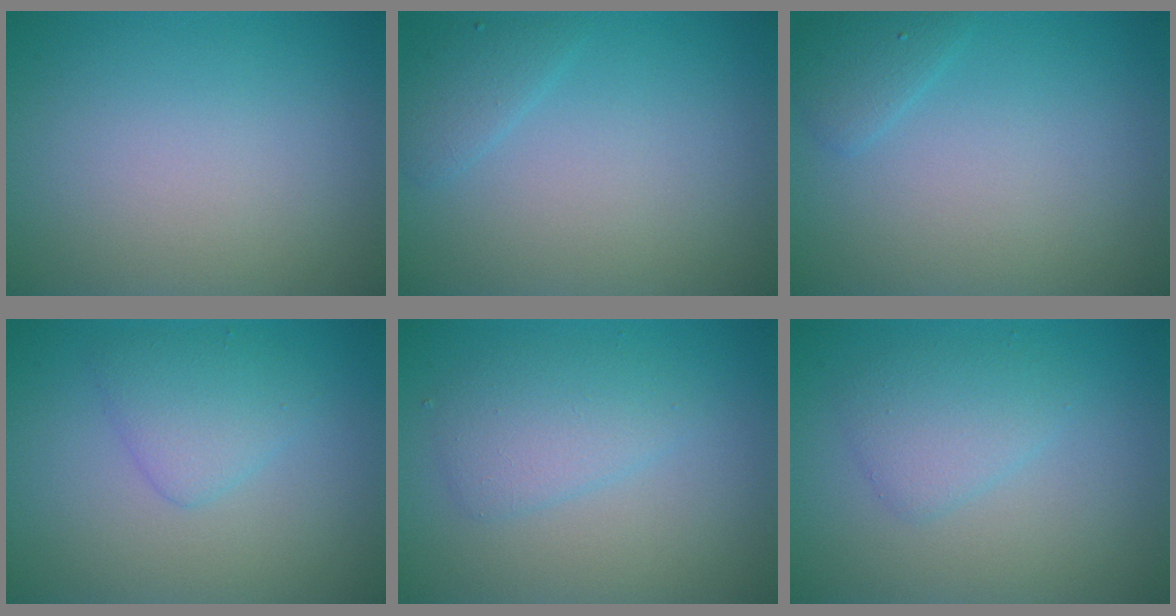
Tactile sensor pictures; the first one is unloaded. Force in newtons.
{"total": 1.4, "press": 1.4, "slide": 0.1}
{"total": 1.4, "press": 1.4, "slide": 0.1}
{"total": 2.5, "press": 2.5, "slide": 0.1}
{"total": 2.7, "press": 2.7, "slide": 0.0}
{"total": 2.4, "press": 2.4, "slide": 0.1}